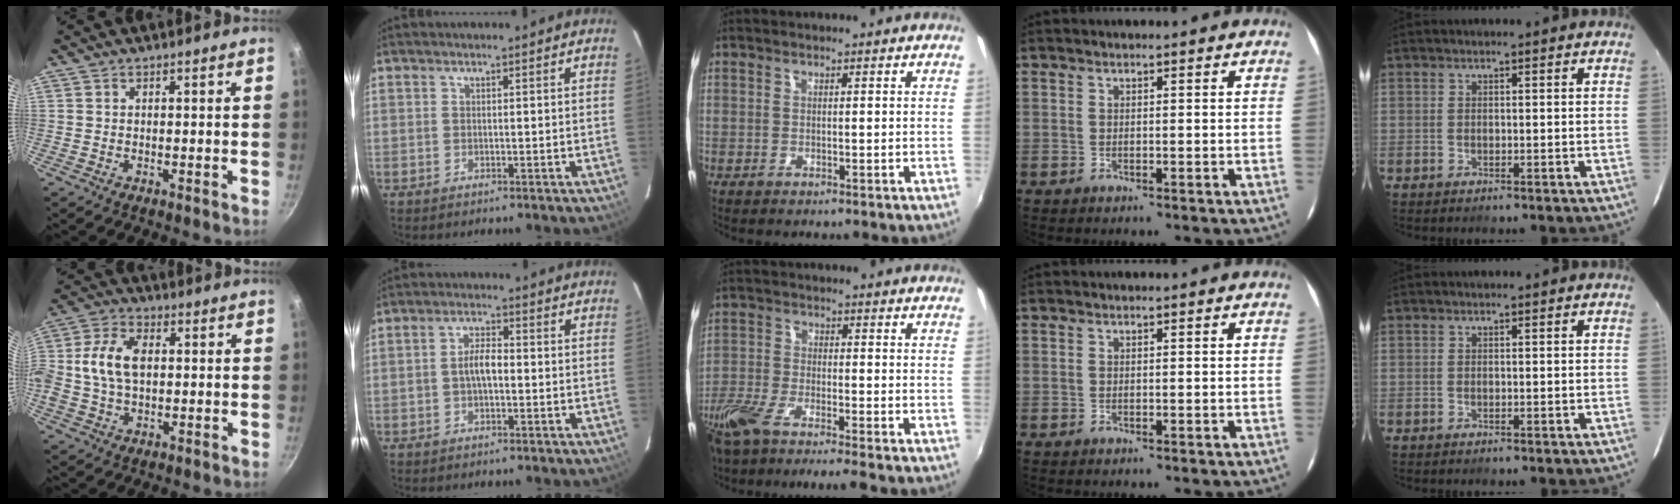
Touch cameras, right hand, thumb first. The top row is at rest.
{"thumb": {"total": 10.5, "force": [0.8, 6.7, 8.1], "torque": [-0.154, 0.020, 0.002]}, "index": {"total": 4.3, "force": [-0.6, 2.1, 3.7], "torque": [-0.072, 0.010, -0.008]}, "middle": {"total": 9.7, "force": [-7.9, 0.8, 5.6], "torque": [-0.137, -0.031, -0.149]}}